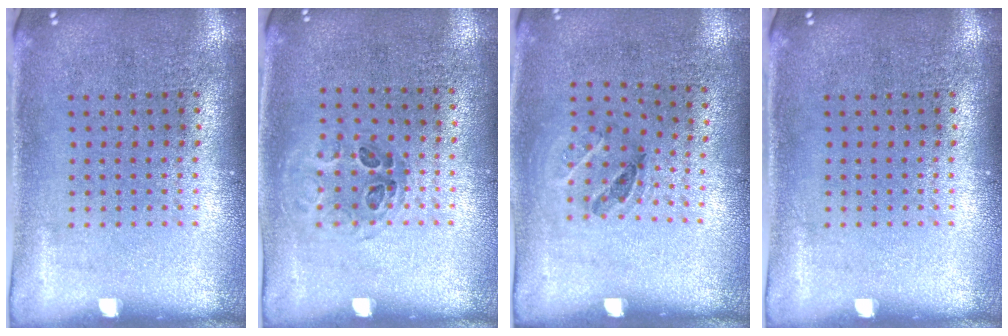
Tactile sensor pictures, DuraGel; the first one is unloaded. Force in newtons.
{"total": 1.0, "press": 0.7, "slide": 0.7}
{"total": 1.2, "press": 0.7, "slide": 1.0}
{"total": 0.0}